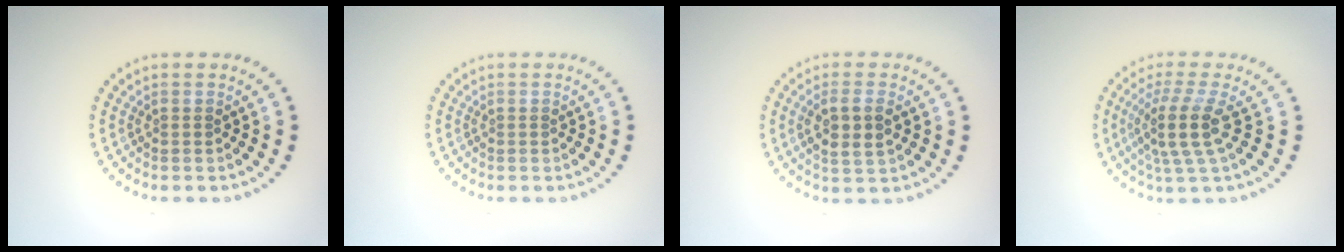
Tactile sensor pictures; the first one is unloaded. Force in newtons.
{"total": 0.0}
{"total": 2.9, "press": 2.8, "slide": 0.9}
{"total": 3.8, "press": 2.8, "slide": 2.6}